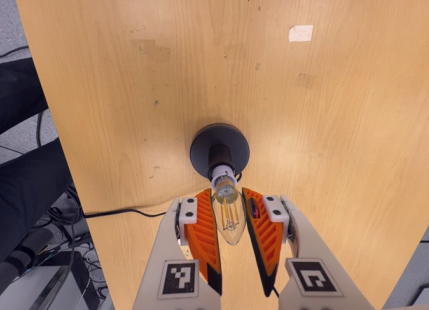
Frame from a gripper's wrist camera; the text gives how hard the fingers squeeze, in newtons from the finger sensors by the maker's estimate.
{"total": 11.6, "left": 11.6, "right": 11.7}